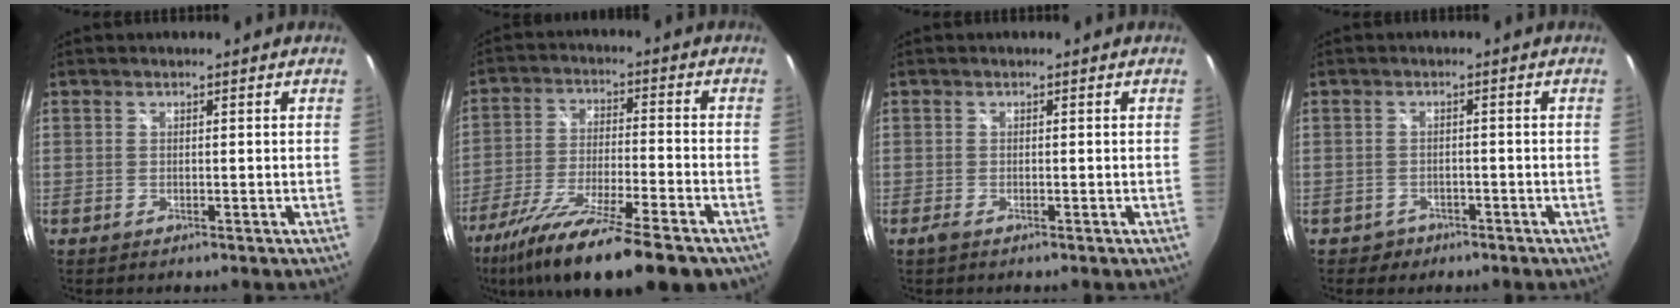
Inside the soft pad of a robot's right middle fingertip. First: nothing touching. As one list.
[{"total": 20.6, "force": [-15.2, 3.3, 13.5], "torque": [-0.255, -0.057, -0.258]}, {"total": 0.9, "force": [-0.6, 0.2, 0.6], "torque": [-0.012, -0.003, -0.014]}, {"total": 3.2, "force": [-1.9, 2.6, 0.4], "torque": [-0.019, 0.001, -0.026]}]